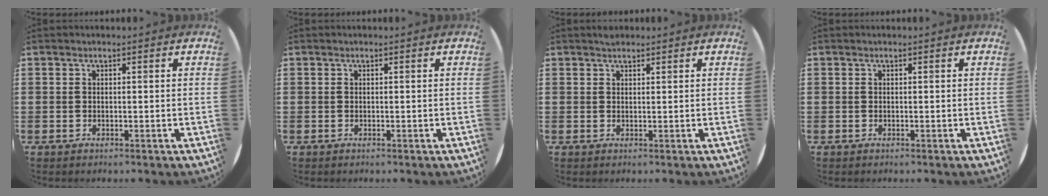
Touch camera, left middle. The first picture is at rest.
{"total": 0.0}
{"total": 1.0, "force": [0.9, 0.3, 0.0], "torque": [0.006, -0.002, 0.016]}
{"total": 0.0}